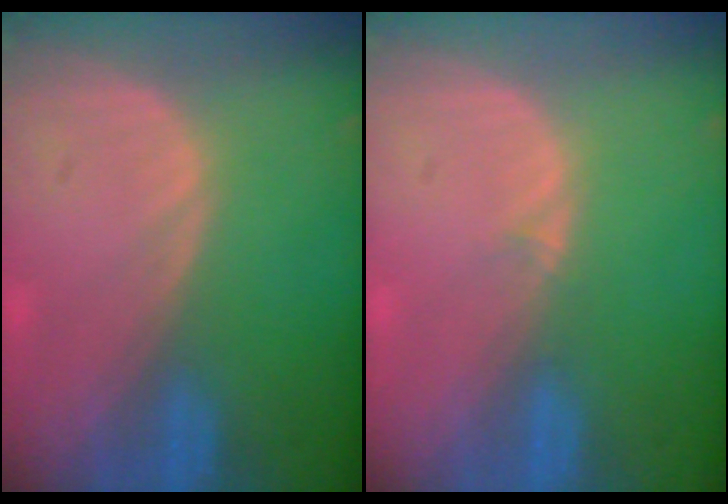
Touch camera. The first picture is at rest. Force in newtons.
{"total": 0.9, "press": 0.5, "slide": 0.7}